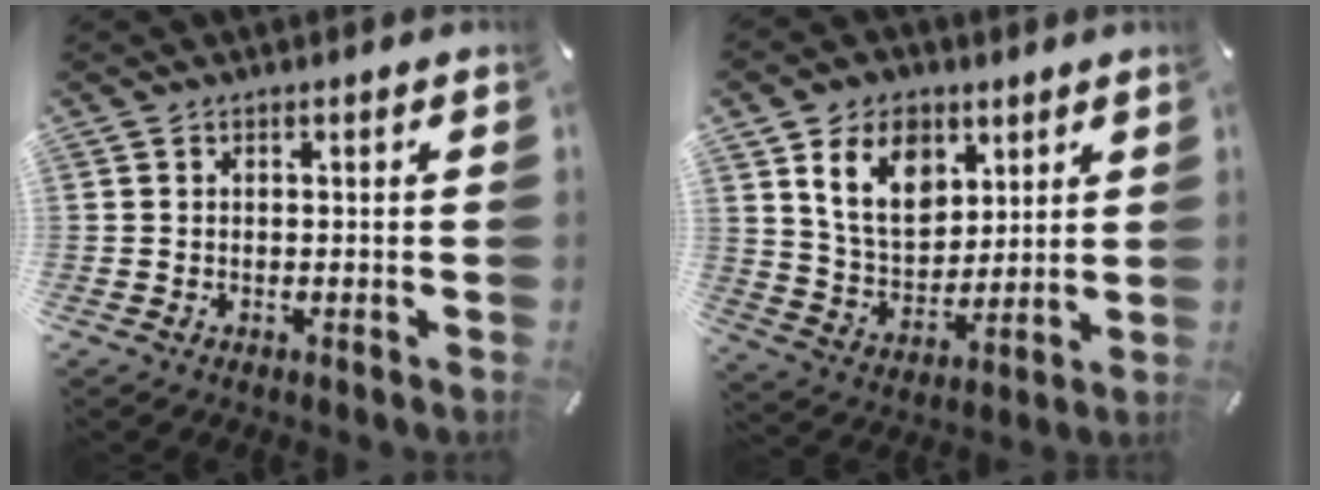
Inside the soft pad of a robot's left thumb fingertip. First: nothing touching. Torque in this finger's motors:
{"motor_torque": [0.55, 0.62, 1.59, -1.18, 0.32]}